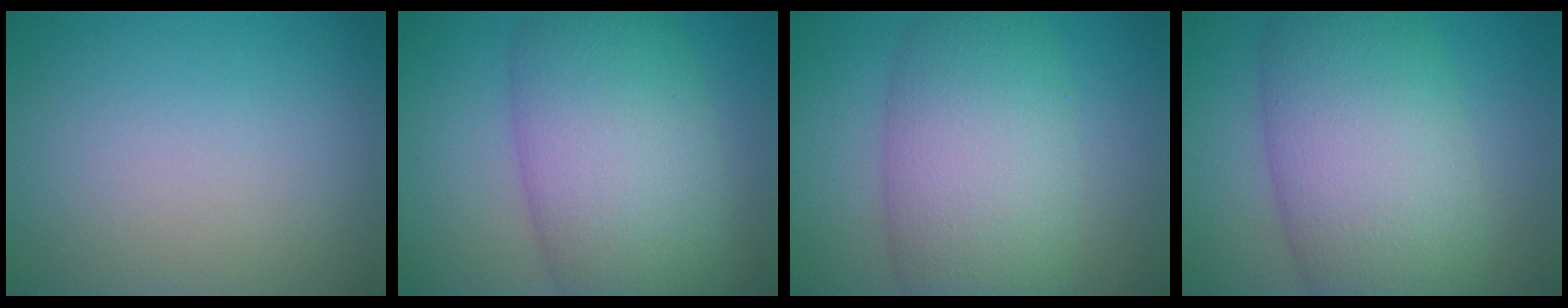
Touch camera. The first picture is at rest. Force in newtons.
{"total": 11.1, "press": 11.1, "slide": 0.3}
{"total": 9.5, "press": 9.5, "slide": 0.5}
{"total": 12.0, "press": 12.0, "slide": 0.3}